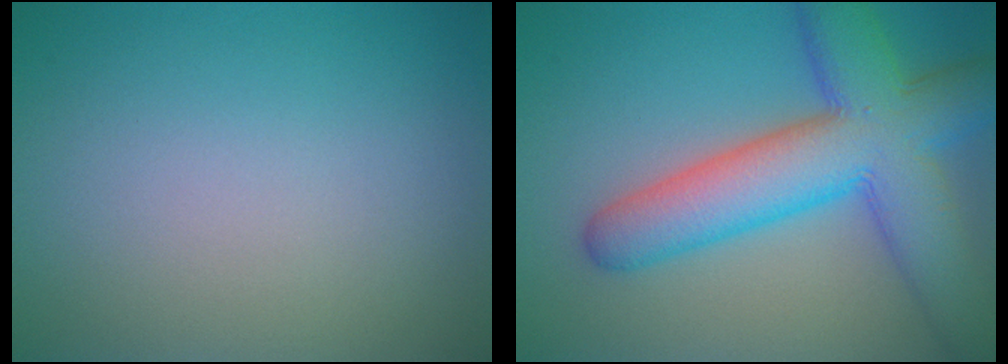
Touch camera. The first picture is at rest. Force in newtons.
{"total": 10.4, "press": 10.4, "slide": 0.2}